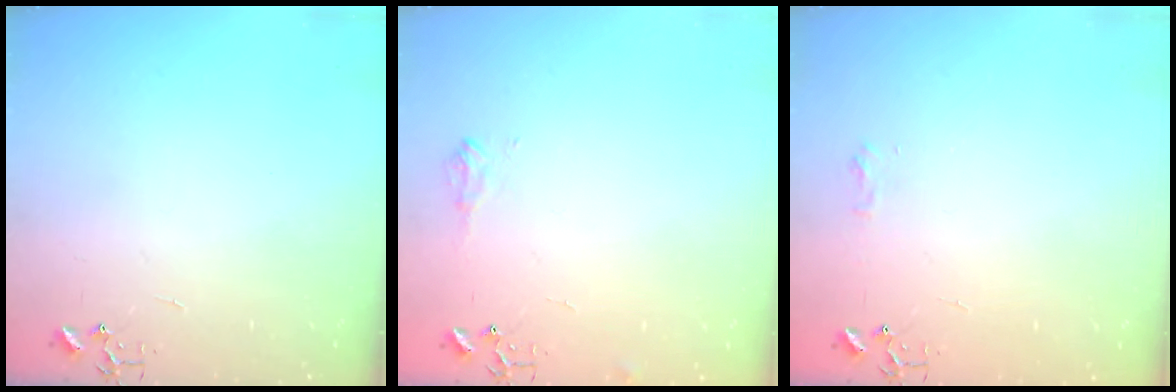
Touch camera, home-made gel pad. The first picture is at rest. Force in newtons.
{"total": 7.2, "press": 7.1, "slide": 0.9}
{"total": 6.0, "press": 6.0, "slide": 0.6}